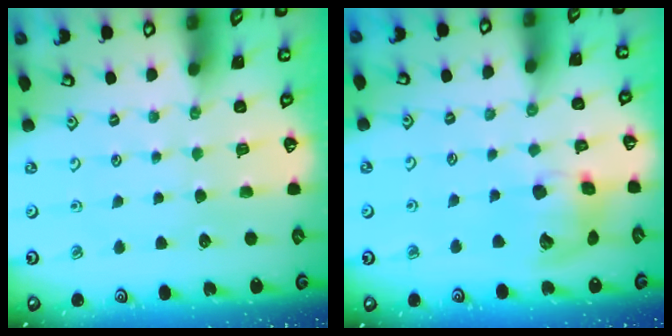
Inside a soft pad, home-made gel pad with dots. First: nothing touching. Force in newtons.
{"total": 13.3, "press": 13.1, "slide": 2.1}